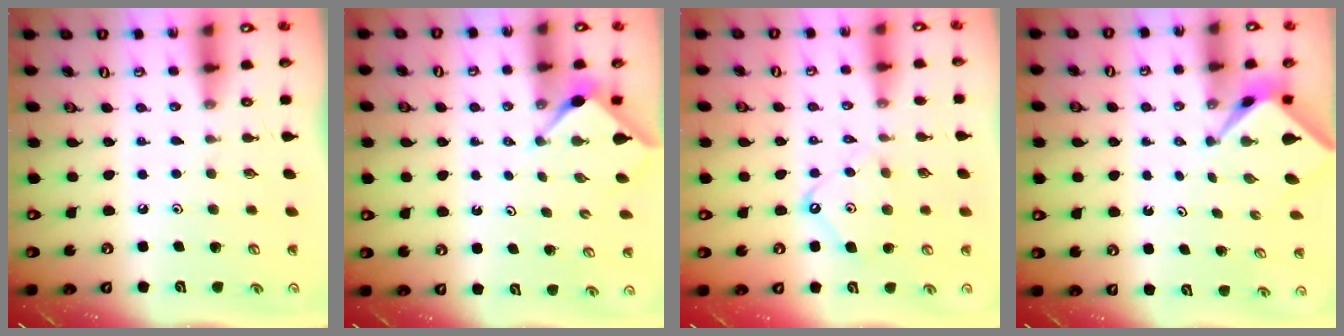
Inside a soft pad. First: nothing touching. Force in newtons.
{"total": 3.0, "press": 2.9, "slide": 0.5}
{"total": 8.0, "press": 7.9, "slide": 0.9}
{"total": 1.6, "press": 1.5, "slide": 0.2}